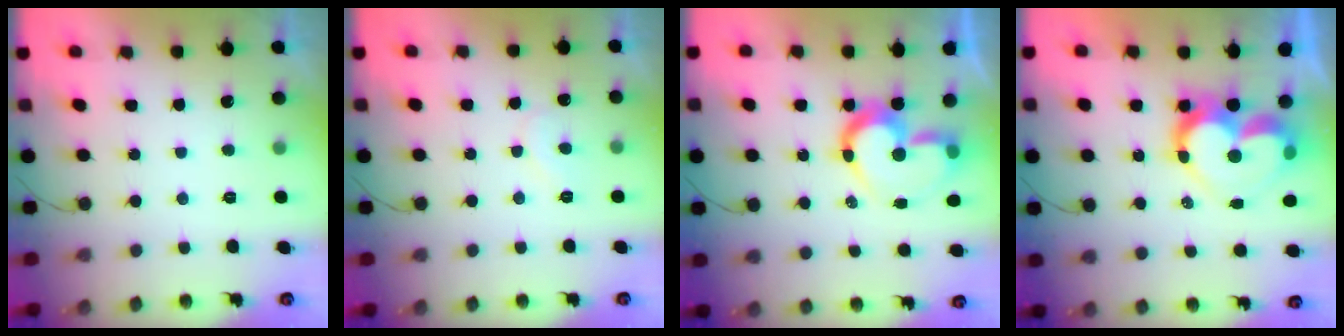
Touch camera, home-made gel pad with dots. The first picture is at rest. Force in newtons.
{"total": 5.4, "press": 5.4, "slide": 0.5}
{"total": 12.3, "press": 12.2, "slide": 2.0}
{"total": 13.0, "press": 12.9, "slide": 1.0}